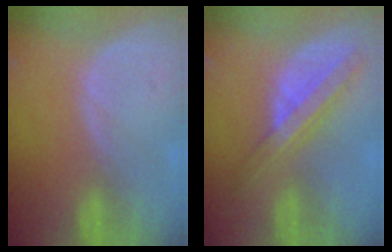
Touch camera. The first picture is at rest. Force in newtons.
{"total": 8.2, "press": 6.9, "slide": 4.4}